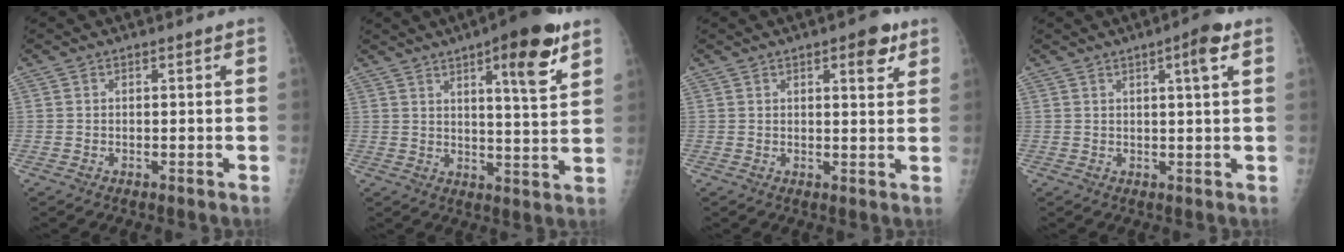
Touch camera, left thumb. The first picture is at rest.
{"total": 13.2, "force": [7.2, 2.9, 10.6], "torque": [-0.133, -0.034, 0.097]}
{"total": 5.4, "force": [2.9, 2.0, 4.2], "torque": [-0.040, -0.010, 0.032]}
{"total": 4.9, "force": [2.3, 0.6, 4.3], "torque": [-0.061, -0.006, 0.030]}